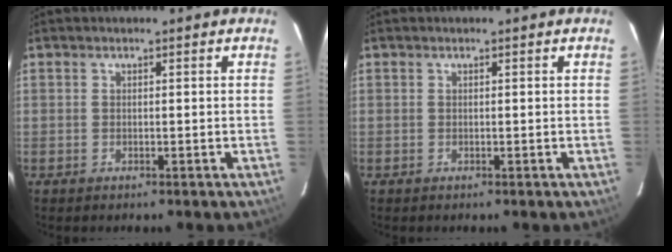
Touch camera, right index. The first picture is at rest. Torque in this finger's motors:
{"motor_torque": [0.00, 0.00, 0.00, 0.00]}